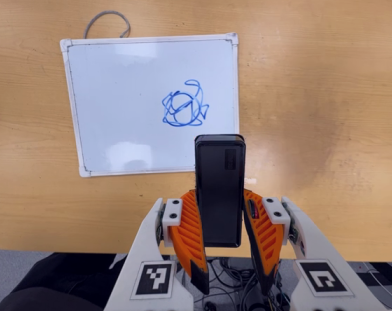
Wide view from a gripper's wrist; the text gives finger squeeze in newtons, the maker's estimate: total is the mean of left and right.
{"total": 7.3, "left": 5.1, "right": 9.6}